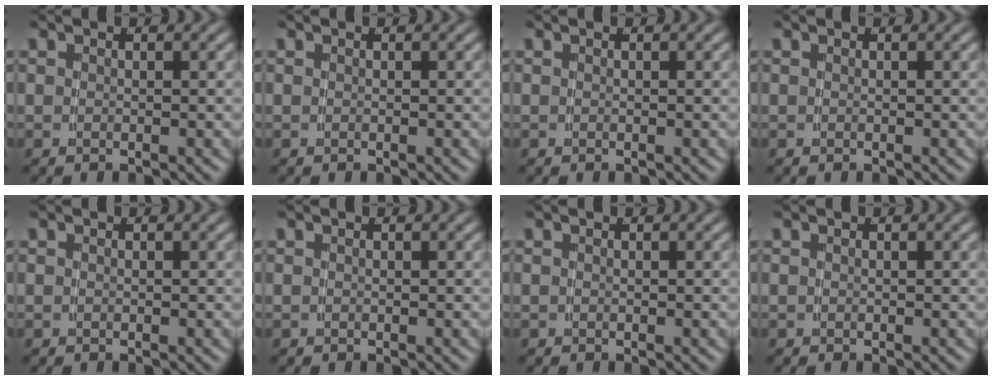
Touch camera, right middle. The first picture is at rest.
{"total": 0.0}
{"total": 0.0}
{"total": 0.0}
{"total": 0.0}
{"total": 0.0}
{"total": 0.0}
{"total": 0.0}